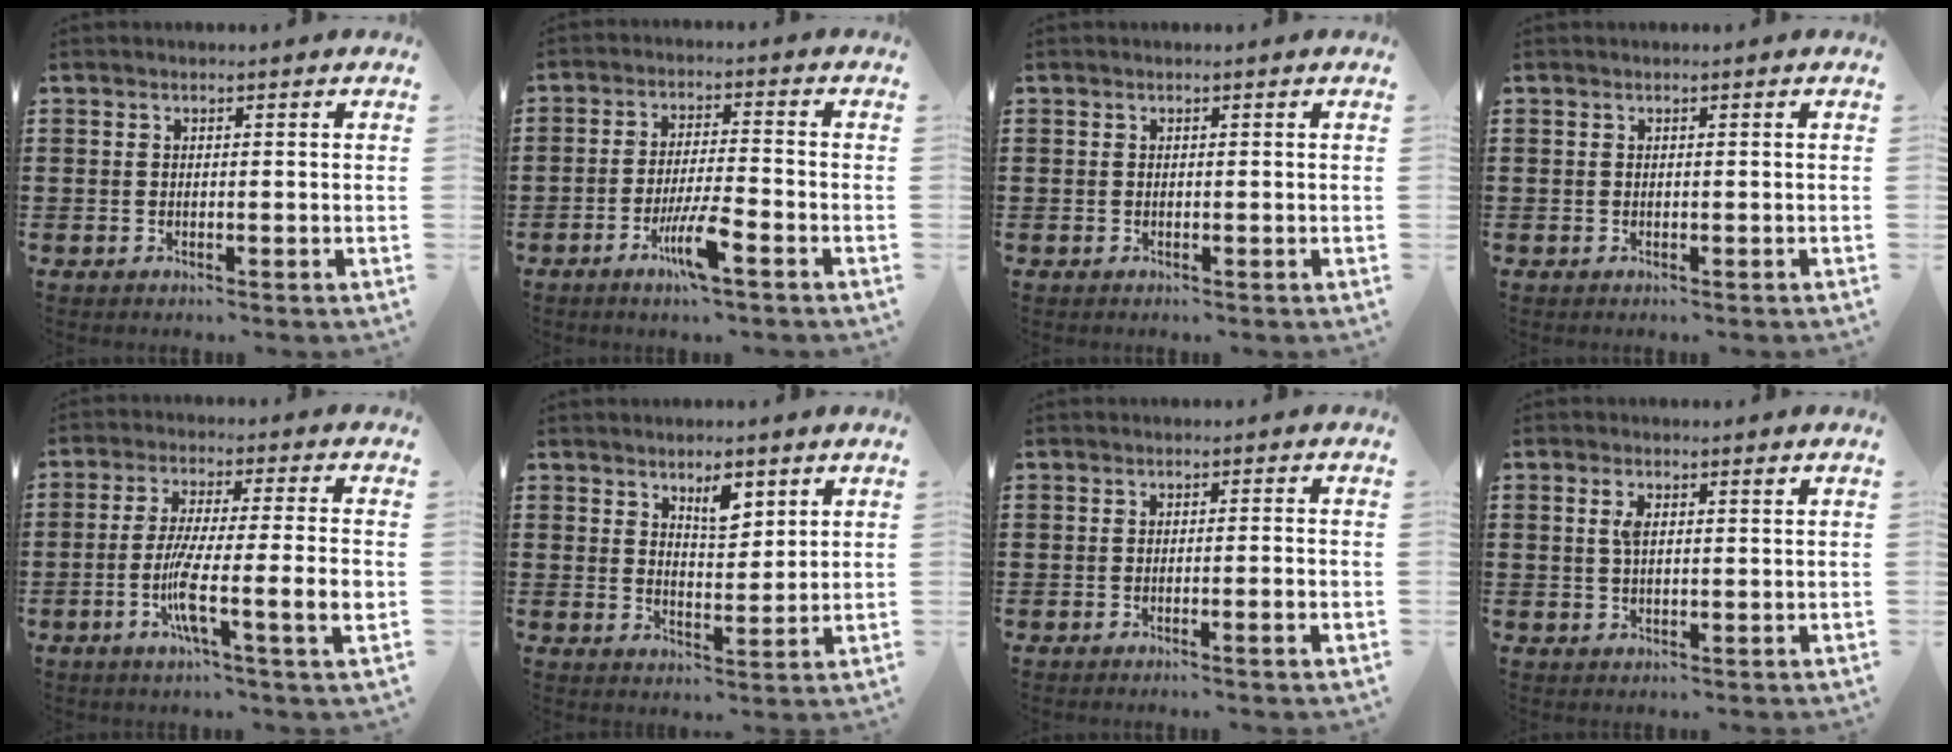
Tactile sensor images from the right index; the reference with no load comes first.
{"total": 6.7, "force": [-3.7, 0.8, 5.6], "torque": [-0.114, -0.008, -0.070]}
{"total": 0.0}
{"total": 0.0}
{"total": 10.3, "force": [-2.5, 1.2, 9.9], "torque": [-0.174, -0.010, -0.051]}
{"total": 4.5, "force": [3.0, 1.9, 2.7], "torque": [-0.044, -0.002, 0.050]}
{"total": 1.6, "force": [-0.7, -0.4, 1.4], "torque": [-0.021, -0.006, -0.013]}
{"total": 2.2, "force": [0.8, 0.8, 1.9], "torque": [-0.041, 0.004, 0.012]}